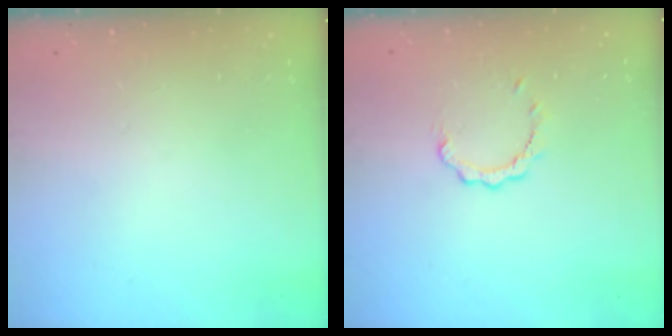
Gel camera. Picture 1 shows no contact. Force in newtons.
{"total": 2.8, "press": 2.8, "slide": 0.3}